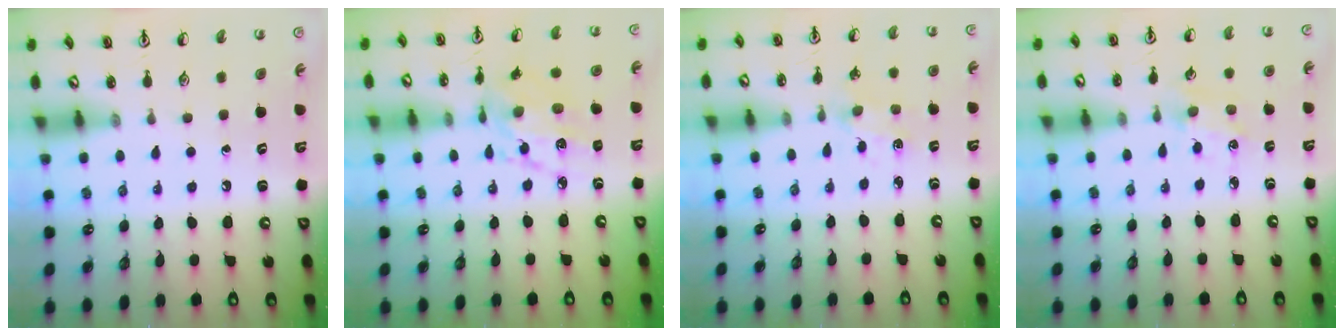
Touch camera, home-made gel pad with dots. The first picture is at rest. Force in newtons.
{"total": 11.6, "press": 11.5, "slide": 0.8}
{"total": 1.5, "press": 1.4, "slide": 0.4}
{"total": 2.1, "press": 2.1, "slide": 0.0}